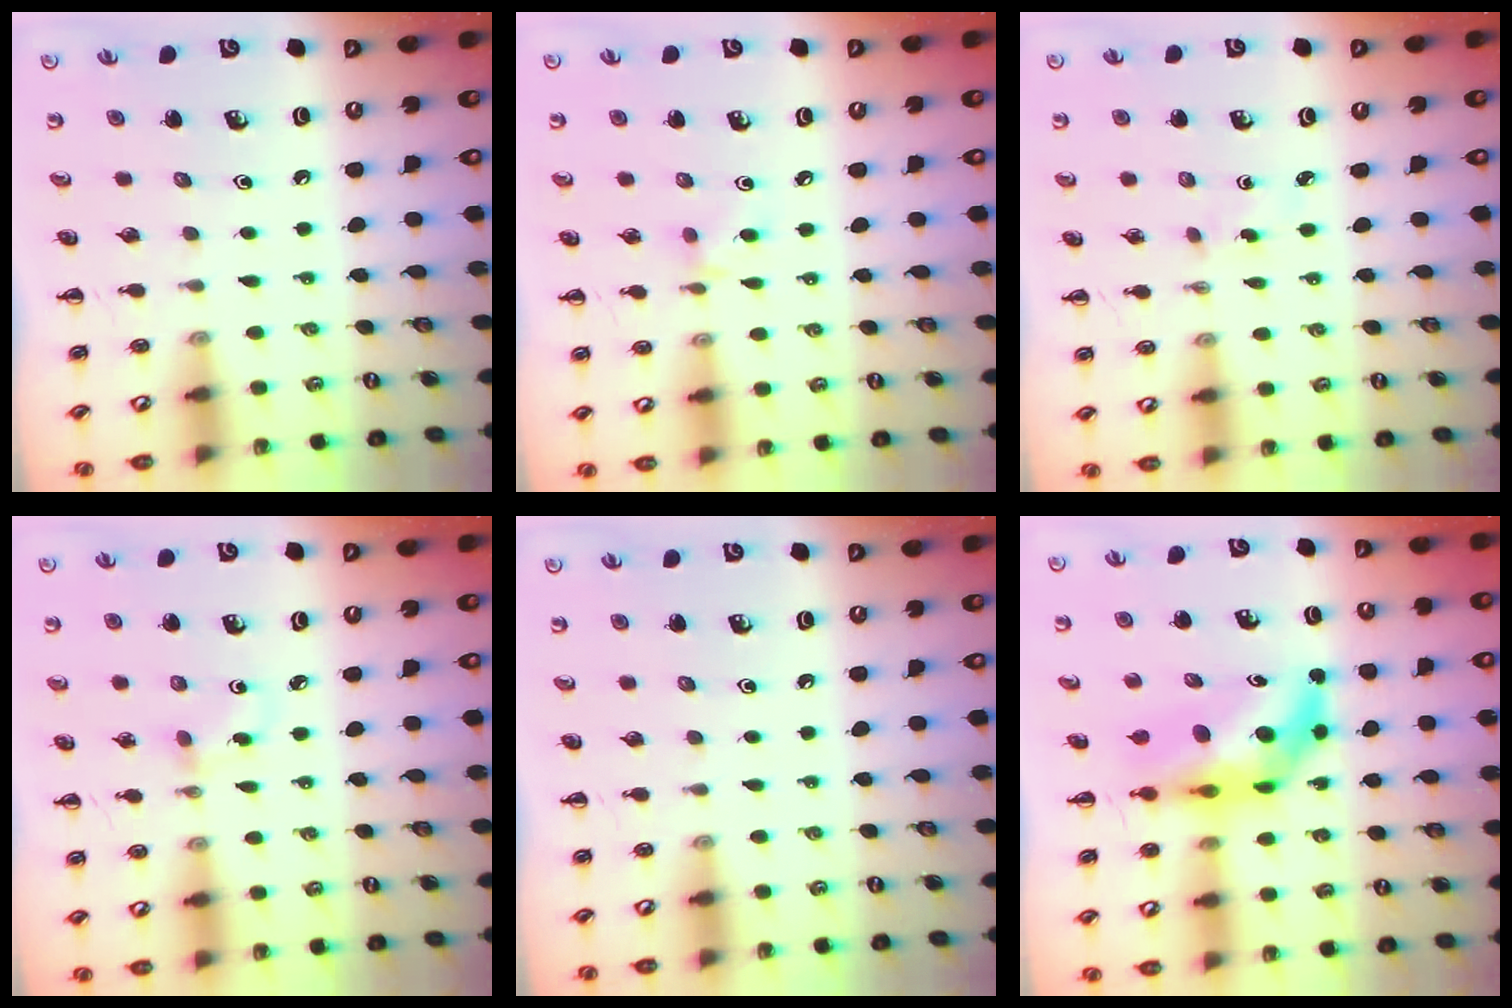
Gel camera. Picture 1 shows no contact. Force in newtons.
{"total": 4.4, "press": 4.1, "slide": 1.5}
{"total": 2.3, "press": 2.1, "slide": 0.9}
{"total": 3.0, "press": 2.8, "slide": 1.2}
{"total": 0.0}
{"total": 9.9, "press": 9.3, "slide": 3.5}